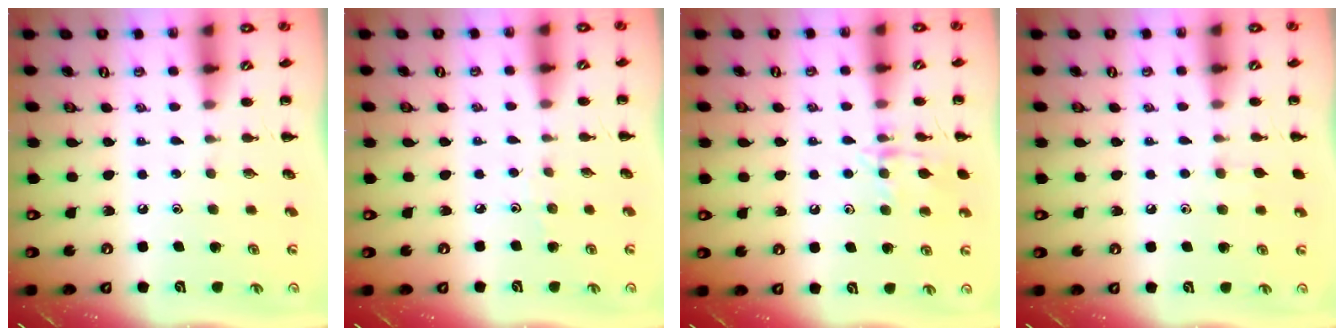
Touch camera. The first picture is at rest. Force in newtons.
{"total": 2.9, "press": 2.7, "slide": 1.2}
{"total": 11.9, "press": 11.9, "slide": 1.0}
{"total": 4.3, "press": 4.0, "slide": 1.7}